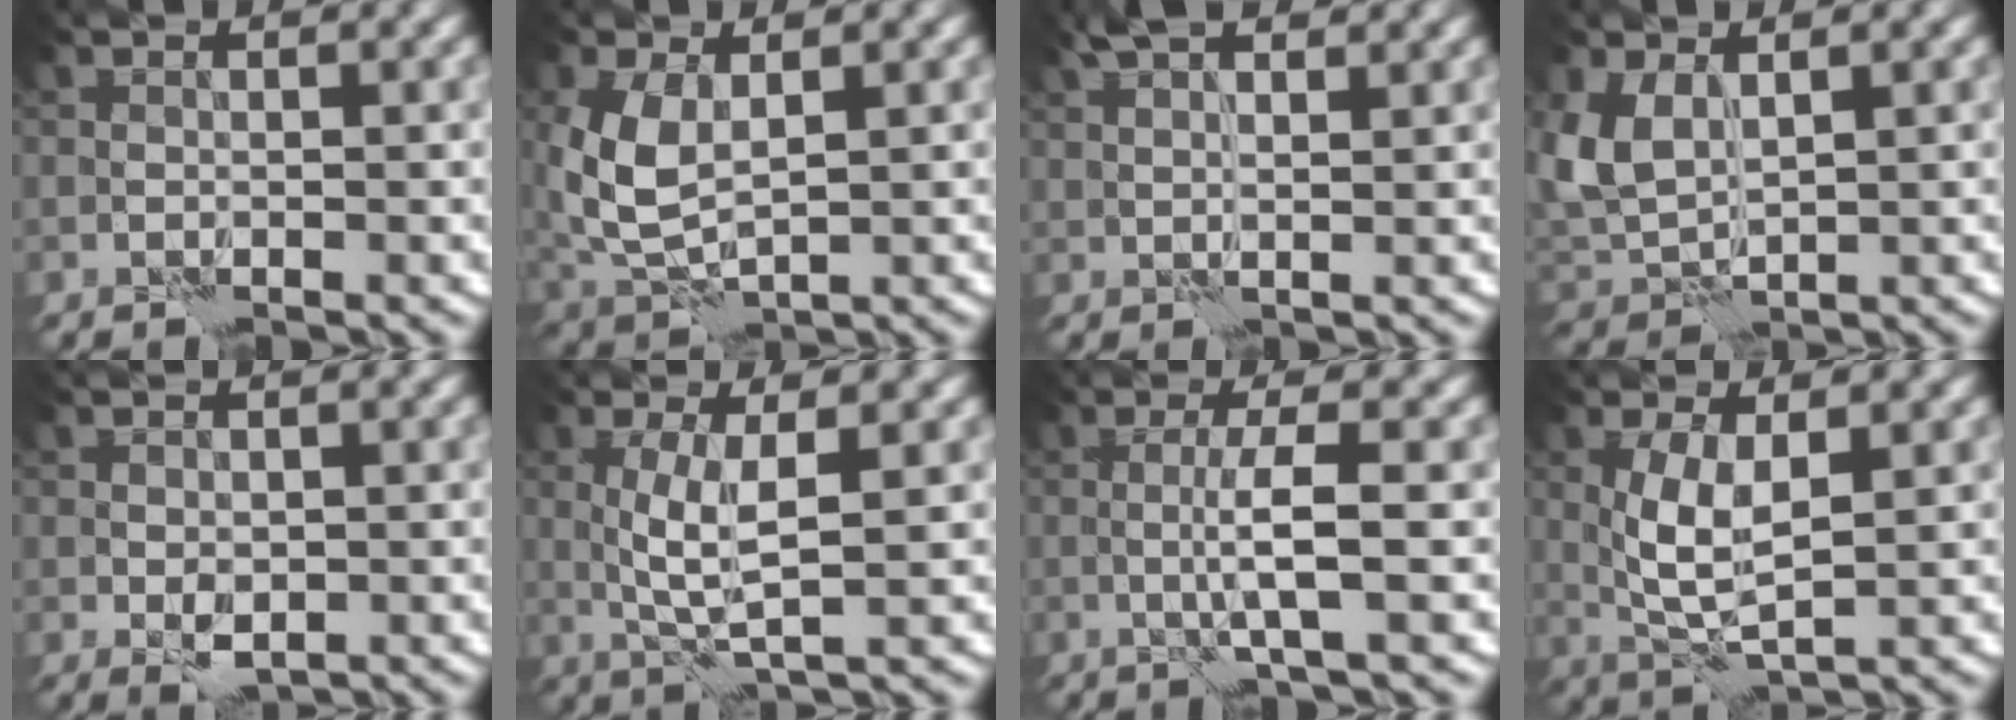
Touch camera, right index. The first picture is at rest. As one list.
[{"total": 5.5, "force": [1.3, 3.2, 4.3], "torque": [-0.113, -0.003, 0.030]}, {"total": 3.3, "force": [2.6, 0.6, 2.0], "torque": [-0.042, 0.006, 0.042]}, {"total": 3.9, "force": [1.7, 2.4, 2.6], "torque": [-0.072, -0.004, 0.037]}, {"total": 1.7, "force": [-0.1, 1.2, 1.2], "torque": [-0.016, -0.006, 0.002]}, {"total": 3.5, "force": [0.7, 0.5, 3.4], "torque": [-0.071, -0.002, 0.014]}, {"total": 3.1, "force": [0.2, 0.1, 3.1], "torque": [-0.053, -0.003, 0.002]}, {"total": 4.0, "force": [1.0, 1.3, 3.7], "torque": [-0.082, -0.003, 0.024]}]